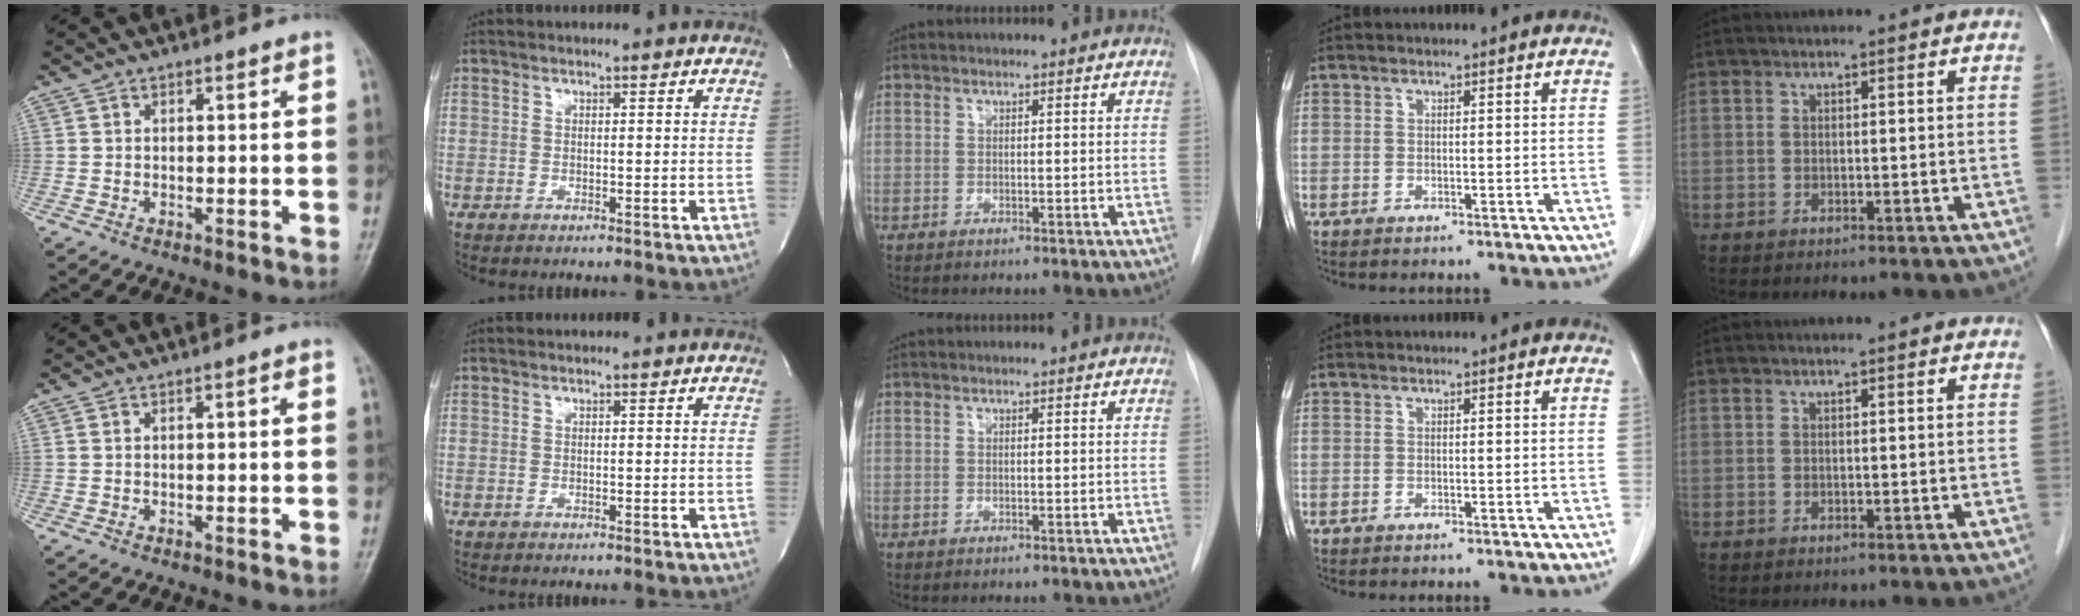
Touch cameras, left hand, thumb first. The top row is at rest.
{"thumb": {"total": 0.5, "force": [-0.1, 0.2, 0.5], "torque": [-0.004, 0.008, -0.001]}}